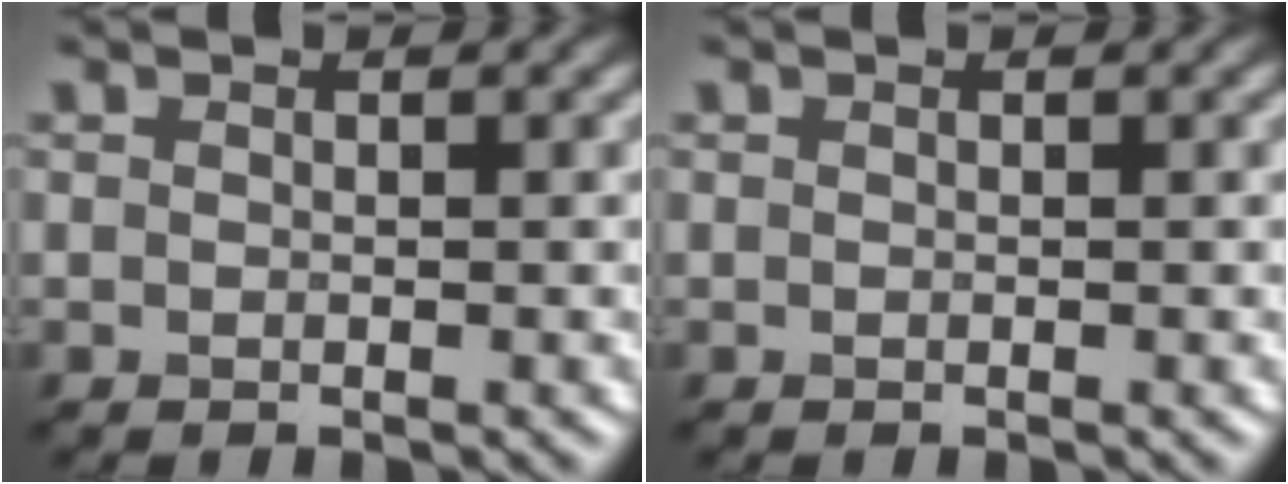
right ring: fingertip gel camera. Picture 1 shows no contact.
{"total": 0.0}